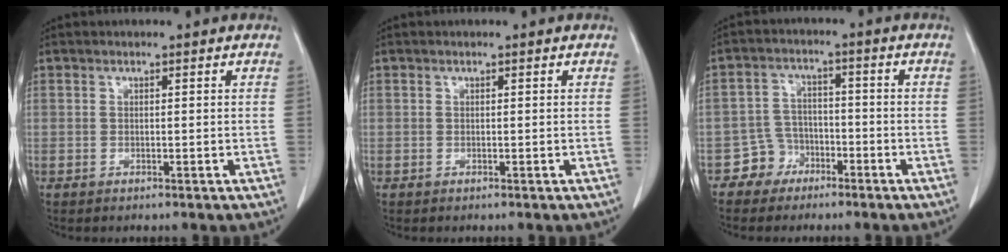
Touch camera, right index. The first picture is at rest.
{"total": 0.0}
{"total": 4.5, "force": [-2.9, 3.5, 0.0], "torque": [0.006, 0.016, -0.052]}